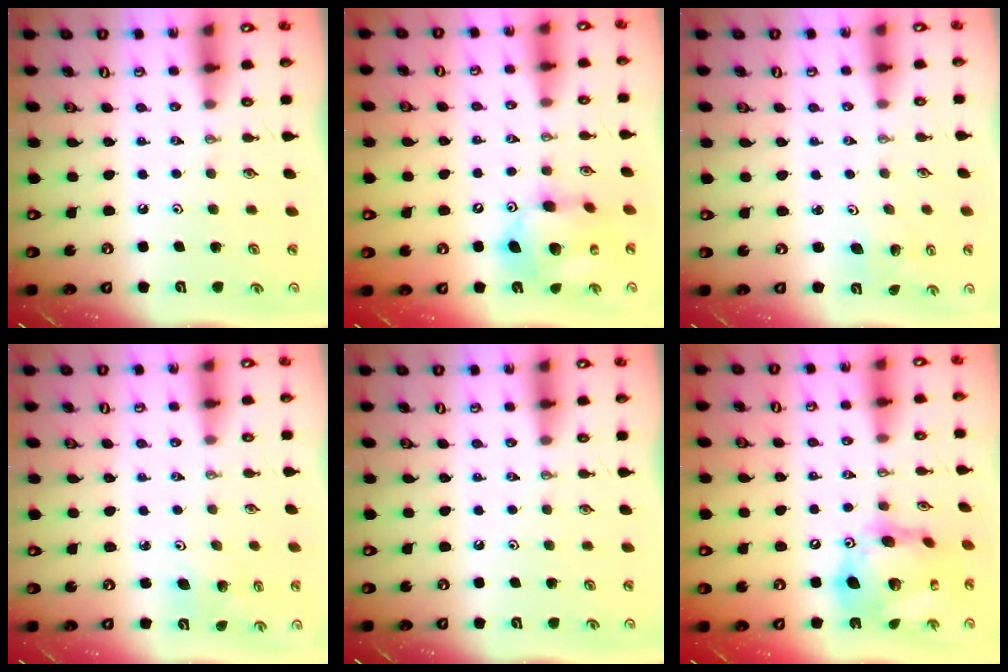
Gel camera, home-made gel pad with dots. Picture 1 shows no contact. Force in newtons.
{"total": 13.1, "press": 13.0, "slide": 1.2}
{"total": 2.0, "press": 2.0, "slide": 0.1}
{"total": 3.9, "press": 3.6, "slide": 1.5}
{"total": 0.0}
{"total": 19.2, "press": 19.1, "slide": 2.0}